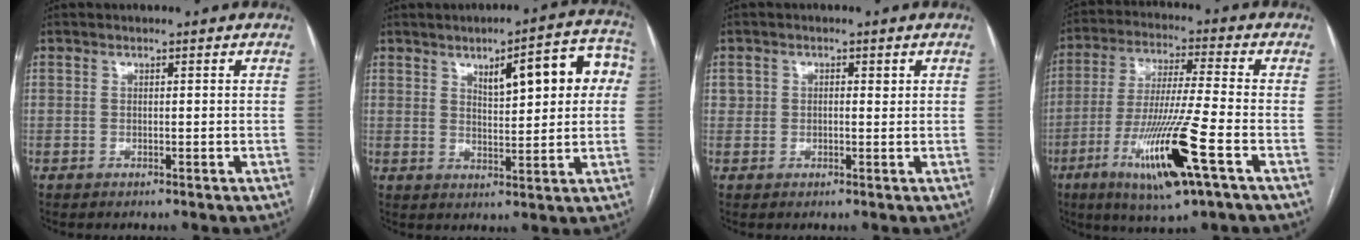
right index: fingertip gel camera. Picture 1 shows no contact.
{"total": 11.4, "force": [3.3, 3.3, 10.4], "torque": [-0.129, 0.027, 0.044]}
{"total": 2.1, "force": [0.7, 1.8, 0.8], "torque": [-0.015, 0.008, 0.011]}
{"total": 15.5, "force": [-6.3, 0.3, 14.1], "torque": [-0.280, -0.028, -0.112]}